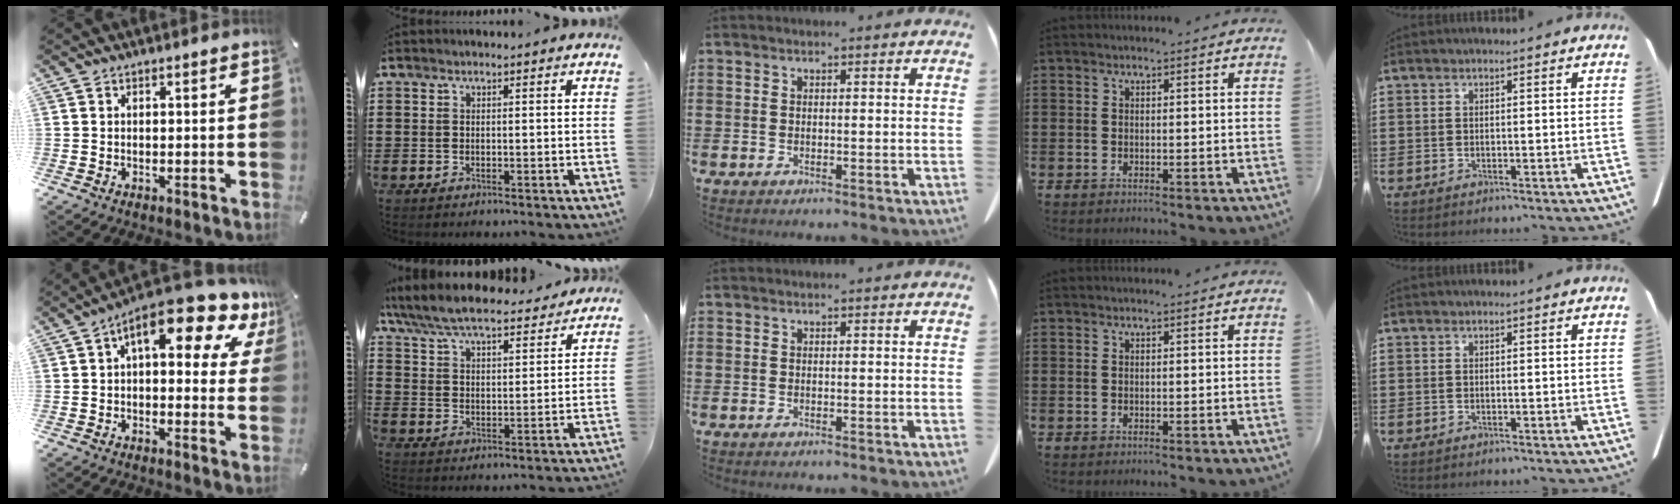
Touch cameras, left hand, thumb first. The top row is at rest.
{"thumb": {"total": 15.2, "force": [8.0, 5.6, 11.7], "torque": [-0.167, -0.050, 0.126]}, "index": {"total": 7.8, "force": [7.3, 1.0, 2.6], "torque": [-0.083, -0.039, 0.129]}}